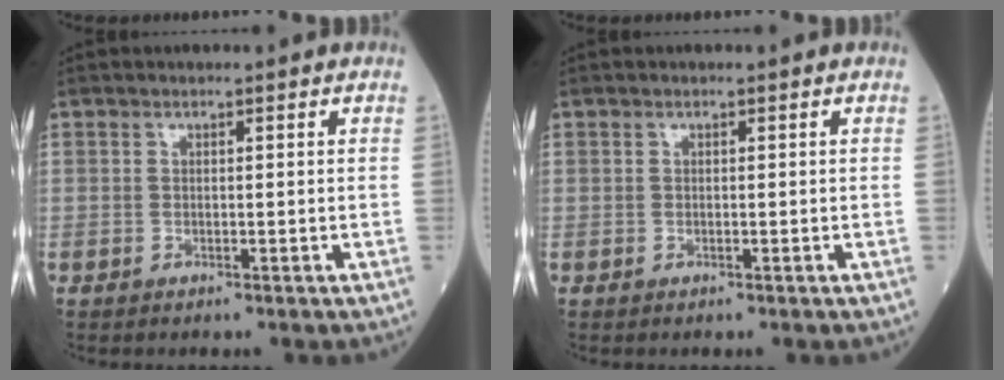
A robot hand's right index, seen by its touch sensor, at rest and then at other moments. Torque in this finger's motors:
{"motor_torque": [-0.05, 0.02, -0.04, -0.01]}